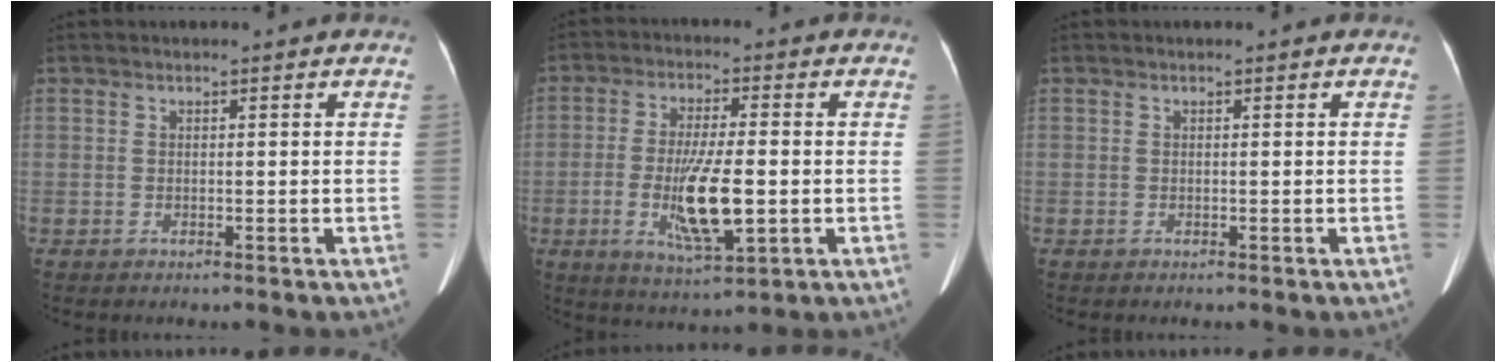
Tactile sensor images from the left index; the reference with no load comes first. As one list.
[{"total": 10.4, "force": [-2.1, 2.1, 10.0], "torque": [-0.192, -0.017, -0.031]}, {"total": 0.0}]